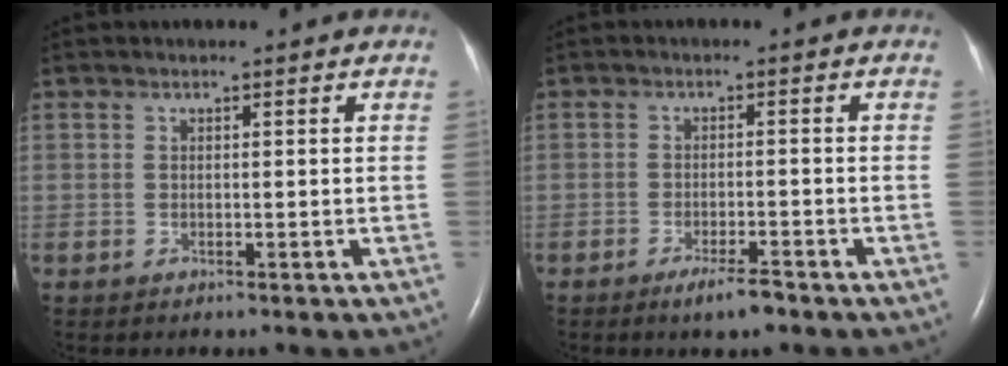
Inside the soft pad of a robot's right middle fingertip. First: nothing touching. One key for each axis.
{"total": 3.7, "fx": -2.7, "fy": 0.4, "fz": 2.5, "tx": -0.046, "ty": -0.004, "tz": -0.045}